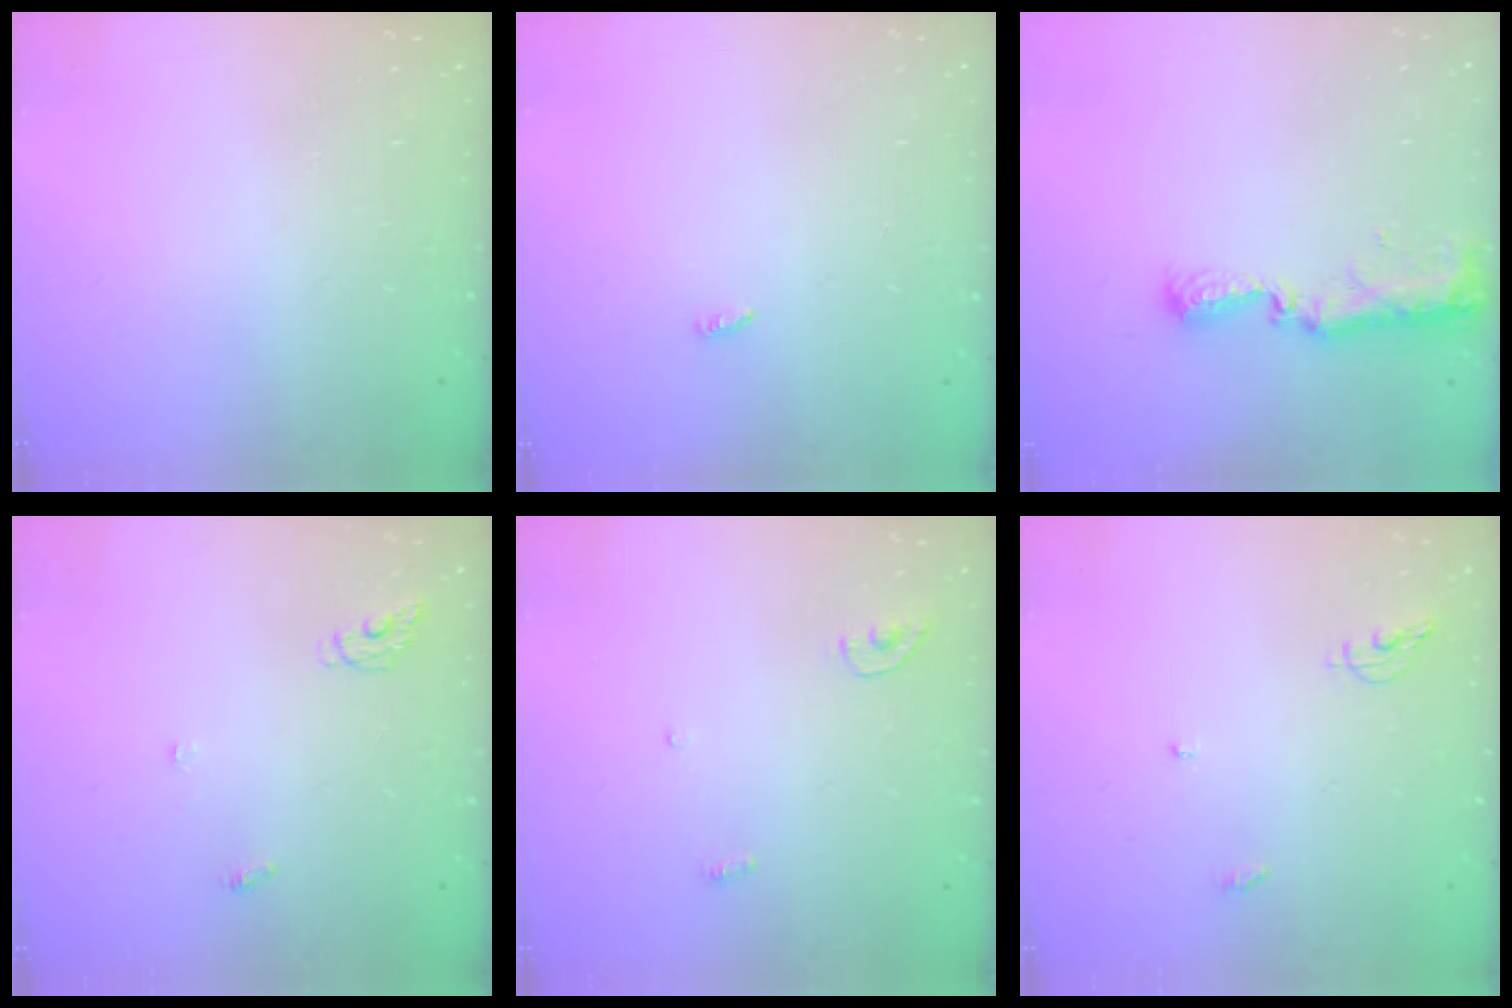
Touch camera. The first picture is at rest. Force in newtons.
{"total": 2.3, "press": 2.3, "slide": 0.2}
{"total": 8.8, "press": 8.8, "slide": 0.9}
{"total": 5.0, "press": 5.0, "slide": 0.3}
{"total": 3.6, "press": 3.5, "slide": 0.4}
{"total": 5.4, "press": 5.4, "slide": 0.4}